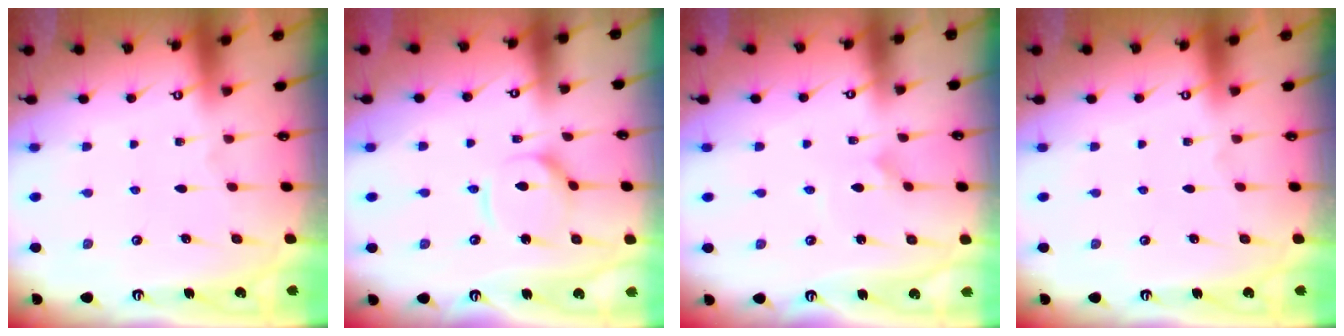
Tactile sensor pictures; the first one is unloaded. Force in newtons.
{"total": 6.5, "press": 6.5, "slide": 0.4}
{"total": 2.5, "press": 2.5, "slide": 0.2}
{"total": 0.0}